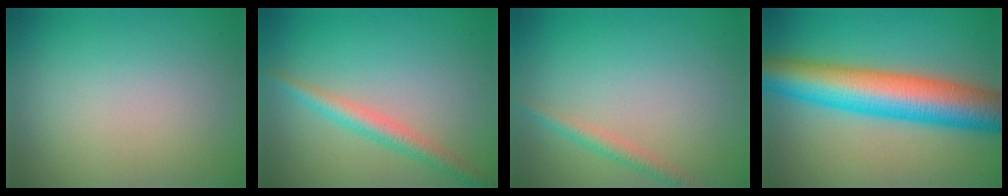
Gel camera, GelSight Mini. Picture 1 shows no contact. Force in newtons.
{"total": 2.8, "press": 2.8, "slide": 0.1}
{"total": 1.6, "press": 1.6, "slide": 0.1}
{"total": 10.6, "press": 10.6, "slide": 0.1}